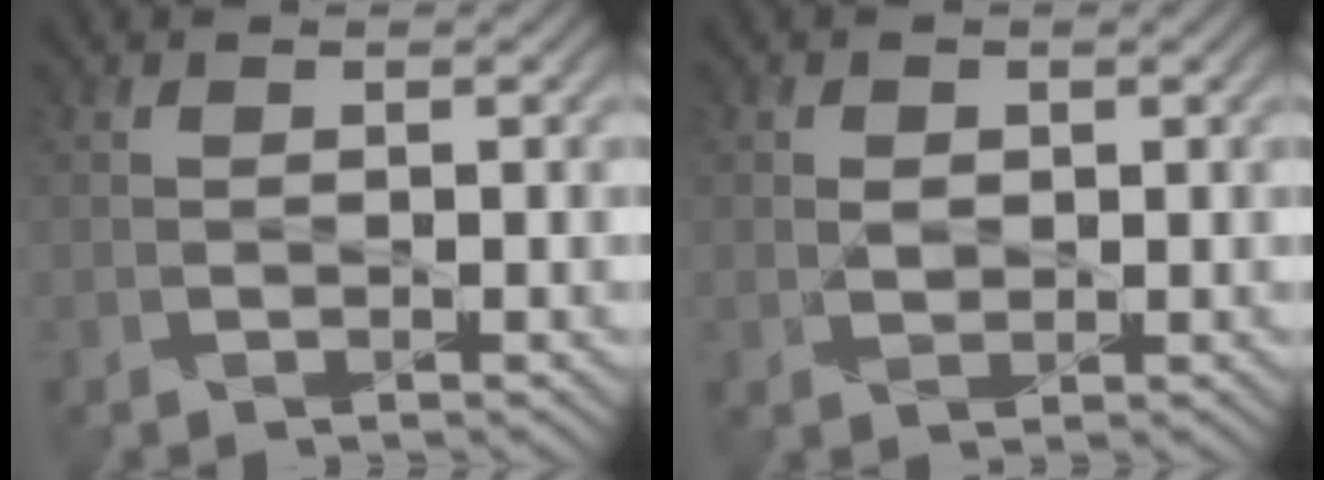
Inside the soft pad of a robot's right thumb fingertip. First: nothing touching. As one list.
[{"total": 1.4, "force": [0.4, 1.1, 0.8], "torque": [-0.019, -0.001, 0.006]}]